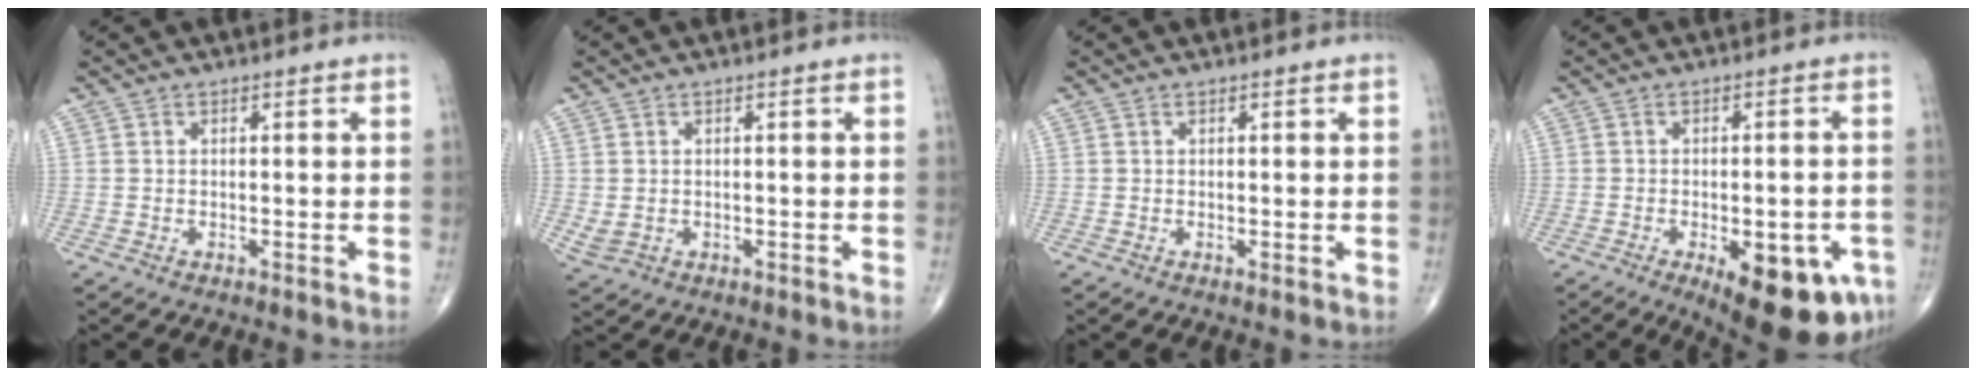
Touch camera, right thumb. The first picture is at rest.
{"total": 2.2, "force": [-0.1, 1.7, 1.3], "torque": [-0.030, -0.001, 0.006]}
{"total": 0.6, "force": [0.1, 0.1, 0.6], "torque": [-0.007, -0.002, 0.001]}
{"total": 16.1, "force": [-7.2, 6.6, 12.9], "torque": [-0.124, 0.010, -0.083]}